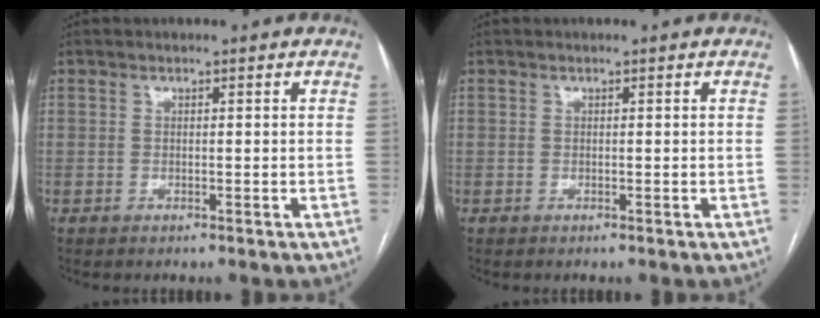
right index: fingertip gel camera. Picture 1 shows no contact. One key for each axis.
{"total": 0.0}